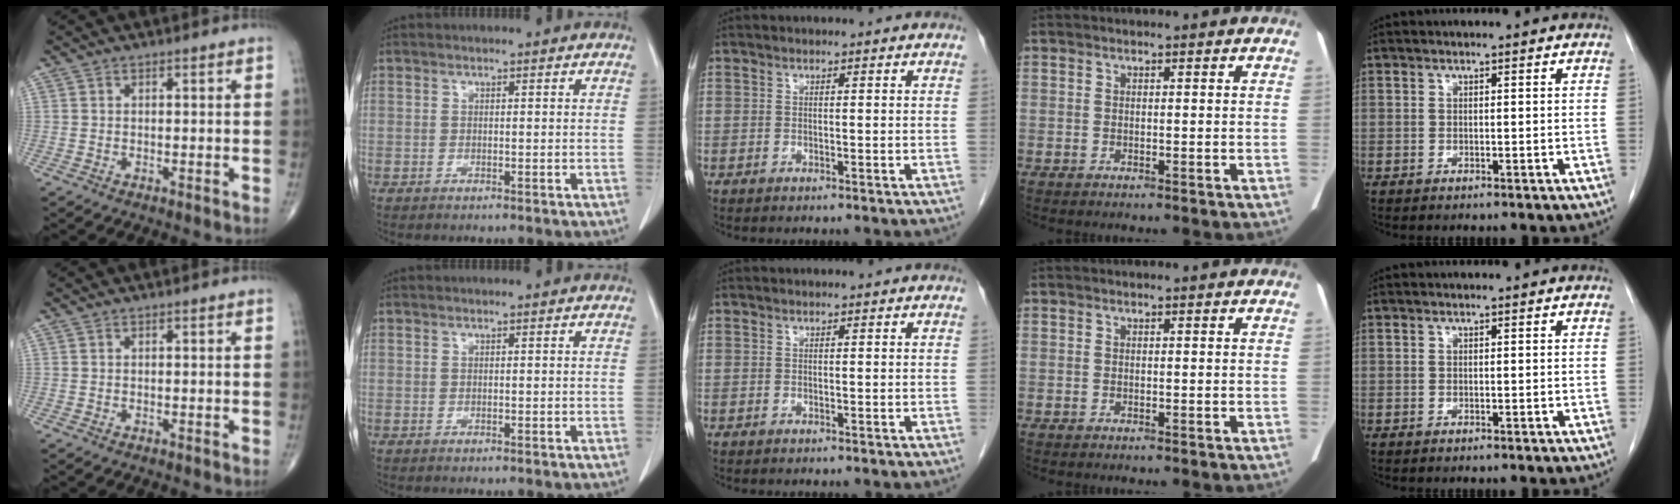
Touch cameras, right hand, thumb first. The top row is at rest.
{}